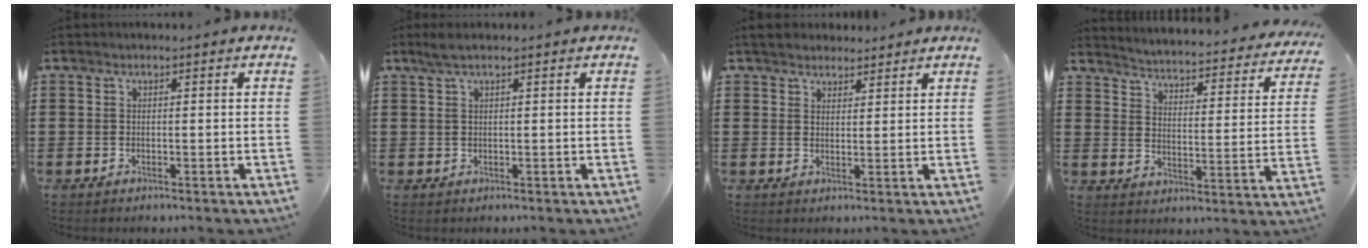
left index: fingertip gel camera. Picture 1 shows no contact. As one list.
[{"total": 1.8, "force": [0.8, 0.1, 1.6], "torque": [-0.033, 0.000, 0.014]}, {"total": 3.0, "force": [2.7, 1.1, 0.2], "torque": [-0.013, 0.002, 0.053]}, {"total": 3.2, "force": [3.1, -0.5, 0.5], "torque": [-0.031, -0.036, 0.043]}]